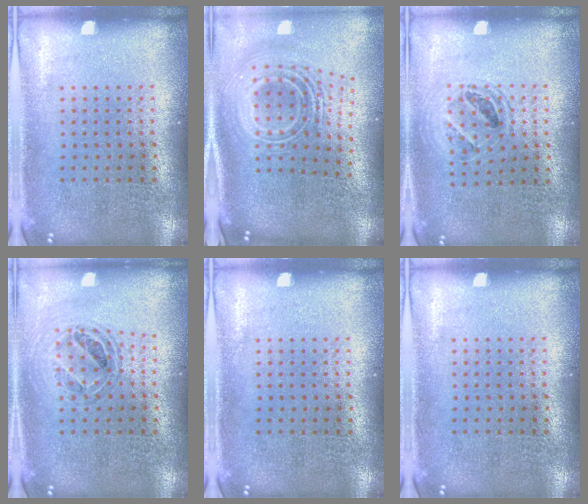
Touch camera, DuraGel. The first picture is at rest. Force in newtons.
{"total": 2.8, "press": 1.9, "slide": 2.0}
{"total": 1.3, "press": 1.2, "slide": 0.5}
{"total": 0.8, "press": 0.8, "slide": 0.1}
{"total": 0.0}
{"total": 0.0}